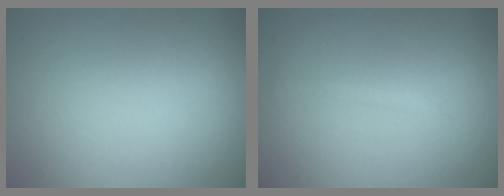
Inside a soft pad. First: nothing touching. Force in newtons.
{"total": 0.6, "press": 0.6, "slide": 0.0}